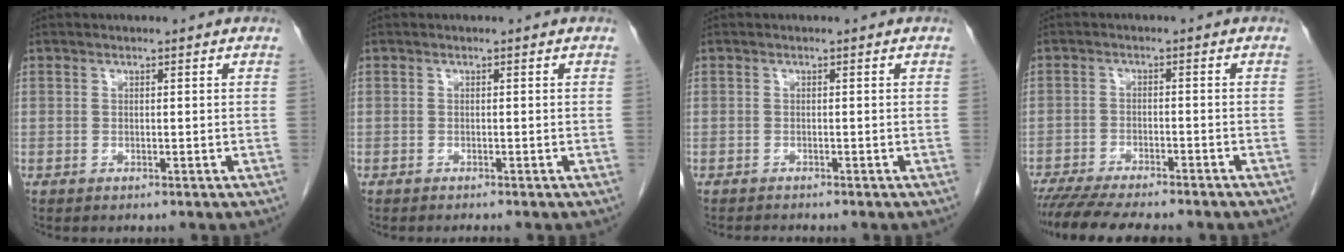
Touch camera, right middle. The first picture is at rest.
{"total": 0.8, "force": [-0.7, -0.1, 0.2], "torque": [-0.006, -0.001, -0.010]}
{"total": 1.1, "force": [-1.1, -0.1, 0.1], "torque": [-0.008, -0.005, -0.017]}
{"total": 12.9, "force": [-11.0, 2.1, 6.3], "torque": [-0.093, -0.015, -0.160]}